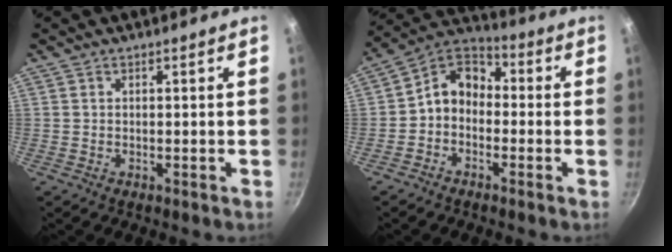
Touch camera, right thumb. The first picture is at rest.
{"total": 8.4, "force": [-1.6, 6.6, 5.0], "torque": [-0.064, 0.045, -0.055]}